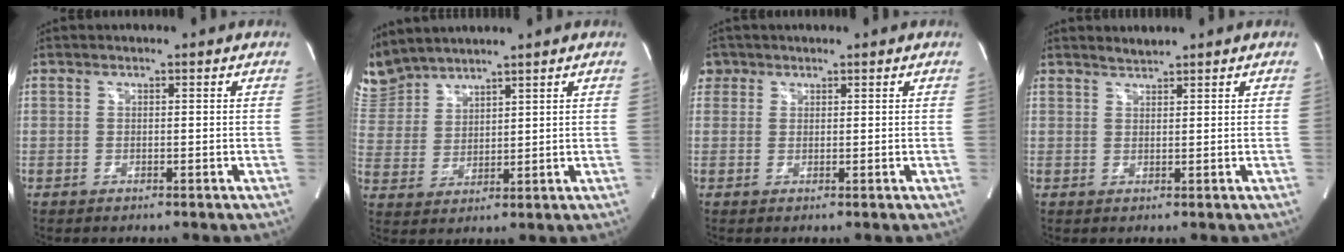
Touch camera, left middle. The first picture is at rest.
{"total": 7.4, "force": [7.2, 1.5, 0.3], "torque": [-0.025, 0.015, 0.162]}
{"total": 2.7, "force": [1.4, 2.3, 0.2], "torque": [0.004, 0.013, 0.024]}
{"total": 1.3, "force": [1.3, -0.1, -0.1], "torque": [-0.004, 0.003, 0.029]}